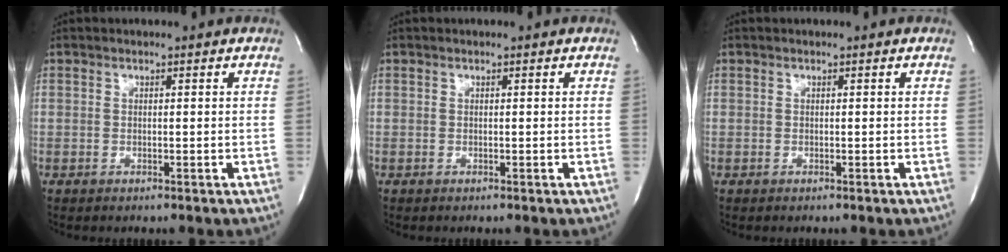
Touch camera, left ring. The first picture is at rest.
{"total": 0.0}
{"total": 0.0}